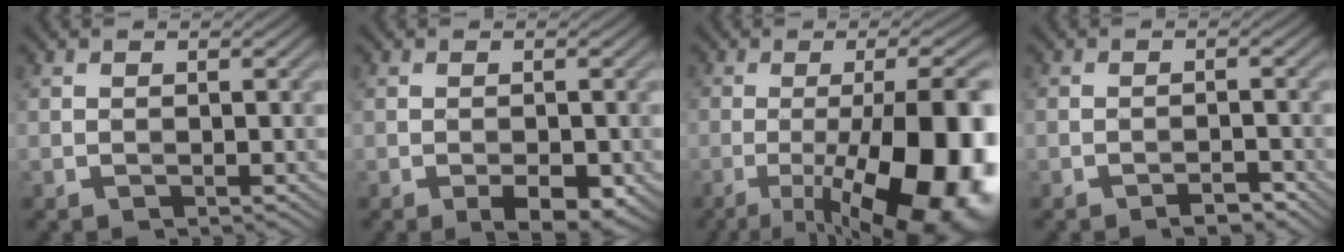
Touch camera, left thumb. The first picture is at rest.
{"total": 3.3, "force": [-1.6, 1.5, 2.5], "torque": [-0.037, -0.005, -0.018]}
{"total": 18.7, "force": [-6.1, 6.2, 16.6], "torque": [-0.215, 0.005, -0.085]}
{"total": 1.9, "force": [-1.5, 0.6, 1.0], "torque": [-0.008, 0.004, -0.025]}